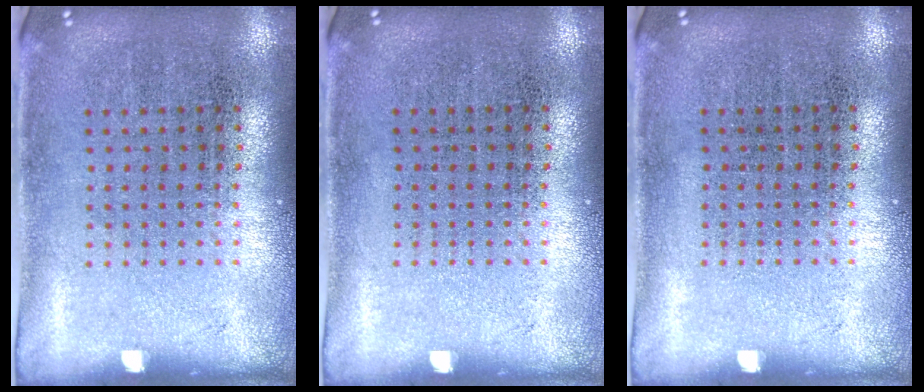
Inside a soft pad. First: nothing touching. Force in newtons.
{"total": 0.0}
{"total": 0.0}